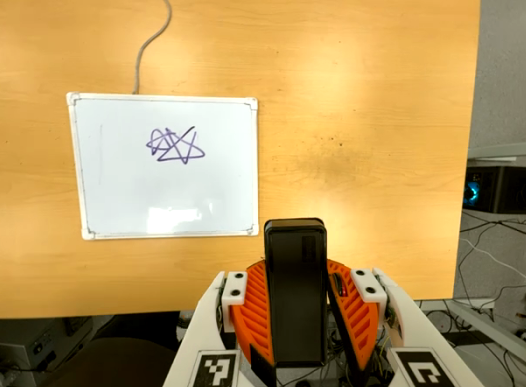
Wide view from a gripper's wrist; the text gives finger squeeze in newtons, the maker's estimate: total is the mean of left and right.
{"total": 5.4, "left": 4.7, "right": 6.1}